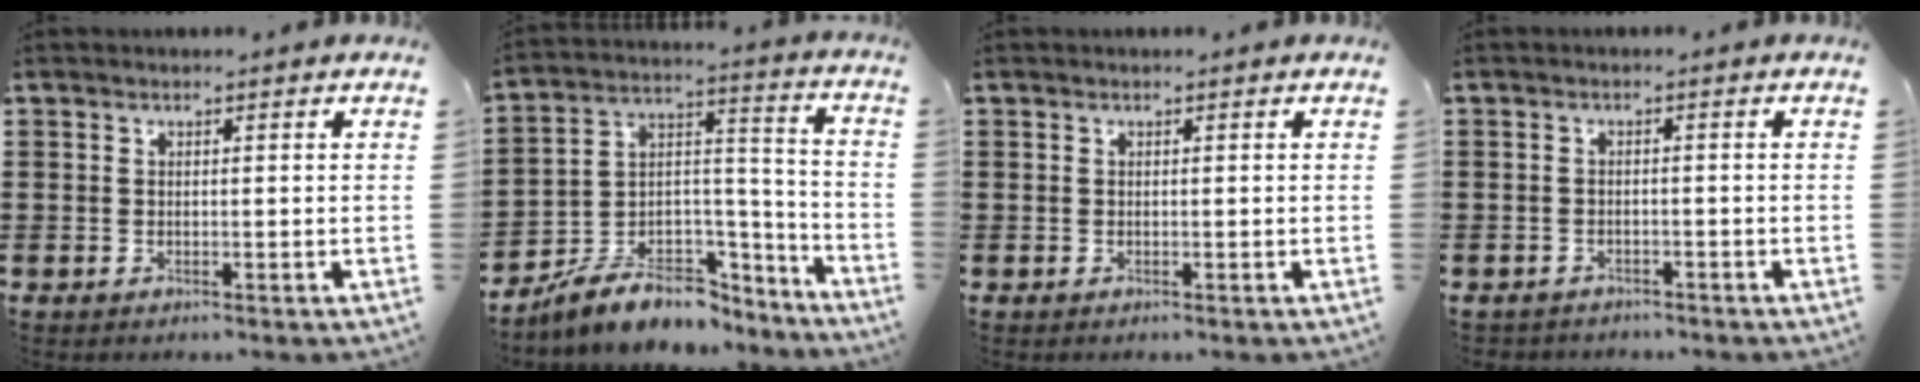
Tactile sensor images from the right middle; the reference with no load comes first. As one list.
[{"total": 7.8, "force": [-6.4, 3.6, 2.7], "torque": [-0.058, 0.012, -0.123]}, {"total": 0.0}, {"total": 1.5, "force": [-1.5, 0.3, -0.2], "torque": [-0.002, 0.001, -0.034]}]